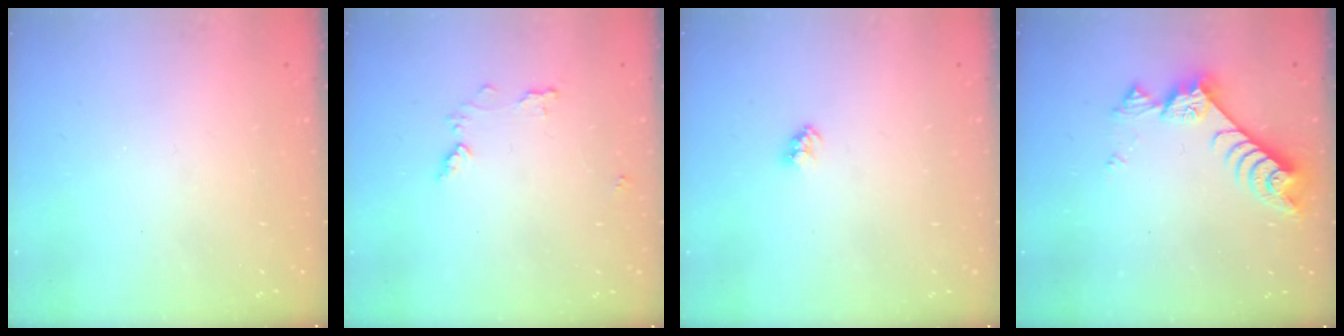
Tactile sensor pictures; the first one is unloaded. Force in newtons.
{"total": 5.4, "press": 5.4, "slide": 0.5}
{"total": 2.5, "press": 2.5, "slide": 0.1}
{"total": 7.9, "press": 7.9, "slide": 0.6}